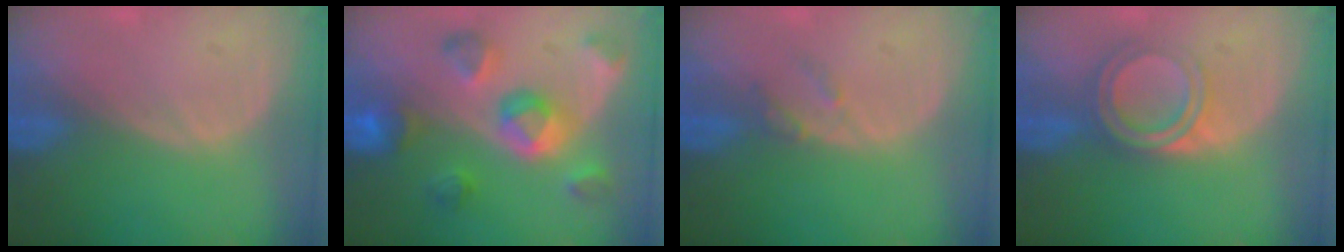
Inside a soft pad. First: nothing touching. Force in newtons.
{"total": 9.3, "press": 8.5, "slide": 3.9}
{"total": 1.9, "press": 1.9, "slide": 0.1}
{"total": 5.7, "press": 5.0, "slide": 2.8}